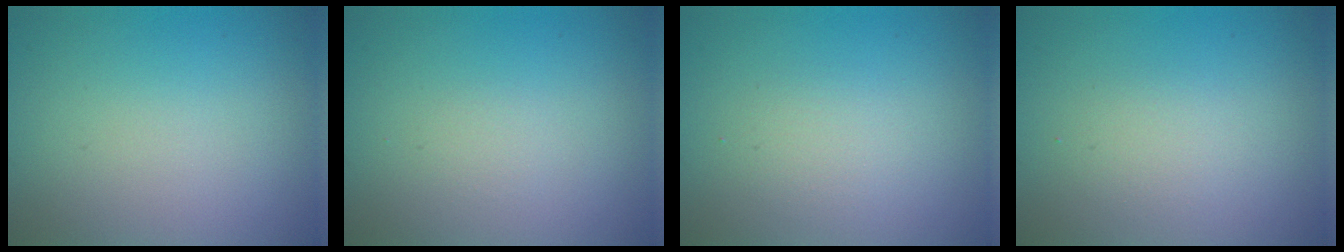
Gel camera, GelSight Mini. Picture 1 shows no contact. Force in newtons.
{"total": 0.0}
{"total": 1.8, "press": 1.8, "slide": 0.1}
{"total": 1.6, "press": 1.6, "slide": 0.1}